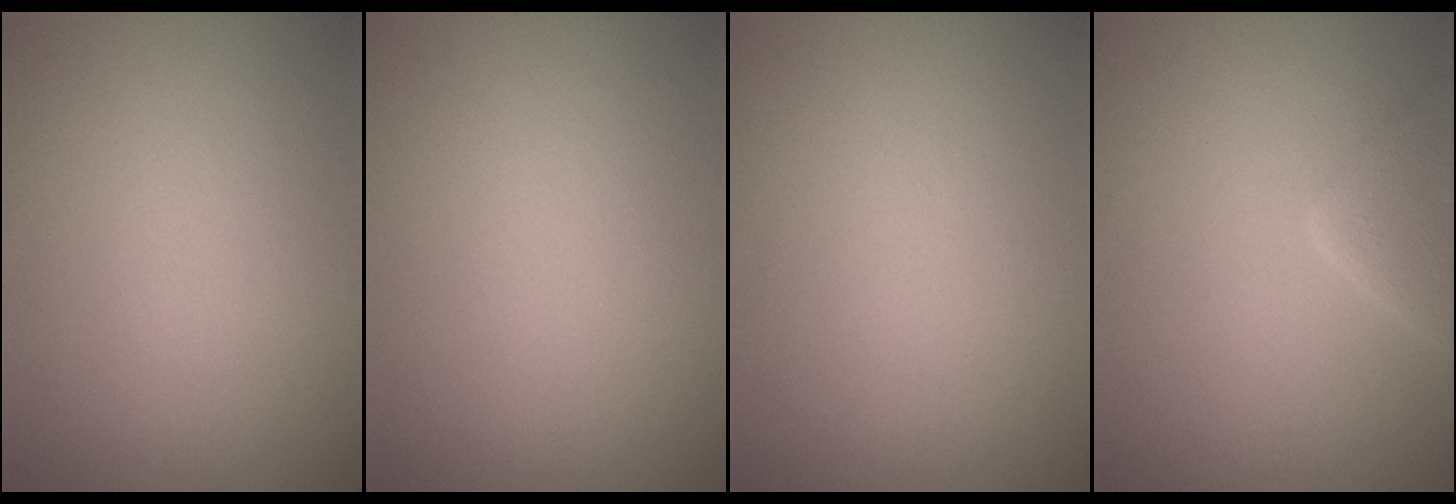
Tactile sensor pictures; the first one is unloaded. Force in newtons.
{"total": 0.0}
{"total": 0.0}
{"total": 2.8, "press": 2.8, "slide": 0.1}